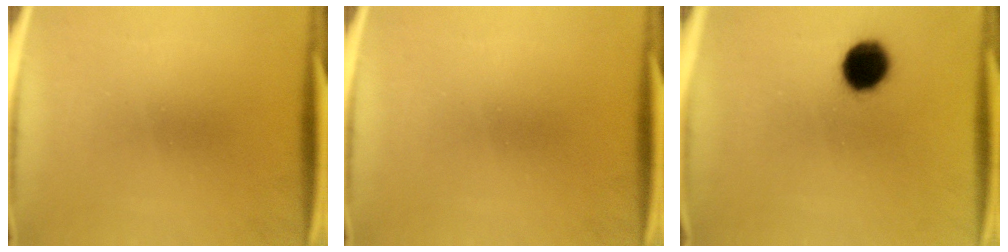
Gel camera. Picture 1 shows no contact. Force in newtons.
{"total": 0.0}
{"total": 10.3}